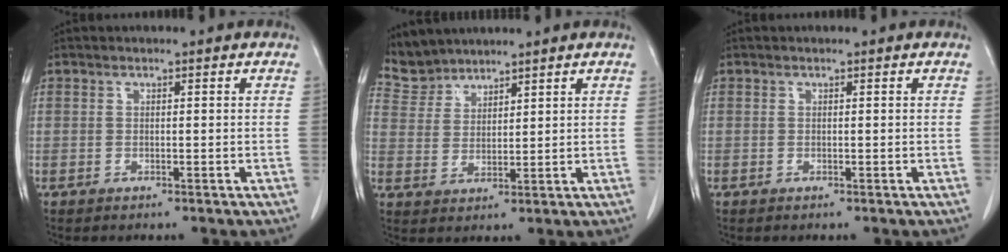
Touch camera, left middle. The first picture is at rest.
{"total": 4.8, "force": [4.7, 1.1, -0.6], "torque": [0.004, 0.010, 0.104]}
{"total": 0.0}